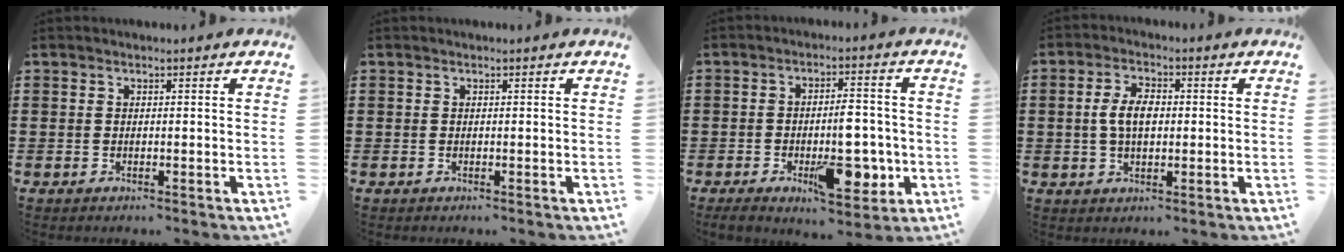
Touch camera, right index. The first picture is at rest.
{"total": 0.0}
{"total": 10.1, "force": [-3.1, 4.5, 8.5], "torque": [-0.113, -0.001, -0.046]}
{"total": 4.8, "force": [0.2, 2.5, 4.1], "torque": [-0.096, 0.004, -0.003]}